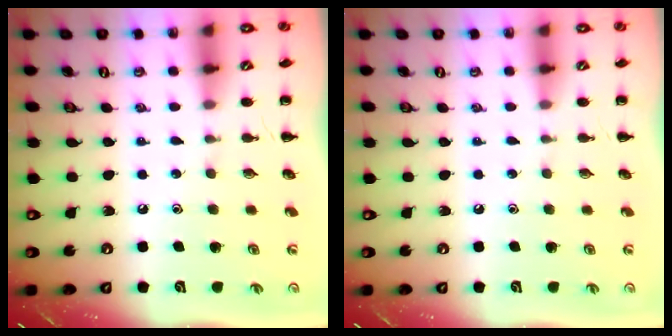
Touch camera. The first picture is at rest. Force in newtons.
{"total": 0.0}